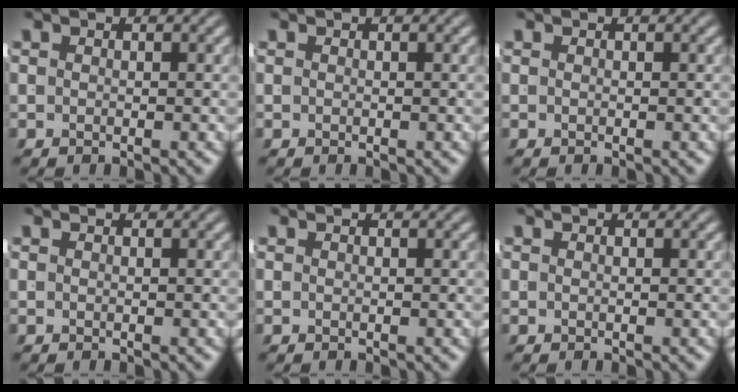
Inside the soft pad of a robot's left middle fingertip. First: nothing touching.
{"total": 0.0}
{"total": 0.0}
{"total": 0.0}
{"total": 0.0}
{"total": 0.0}